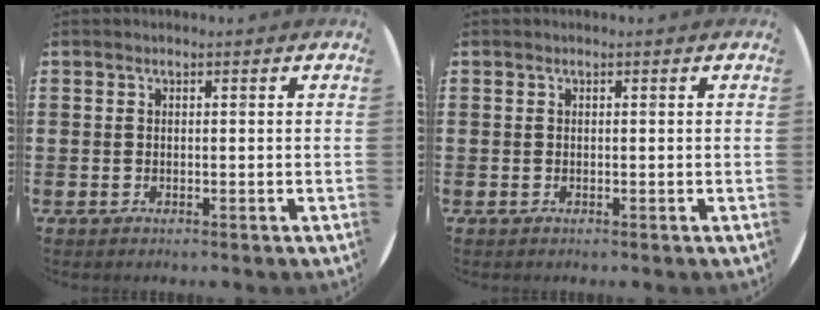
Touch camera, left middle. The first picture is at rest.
{"total": 0.0}